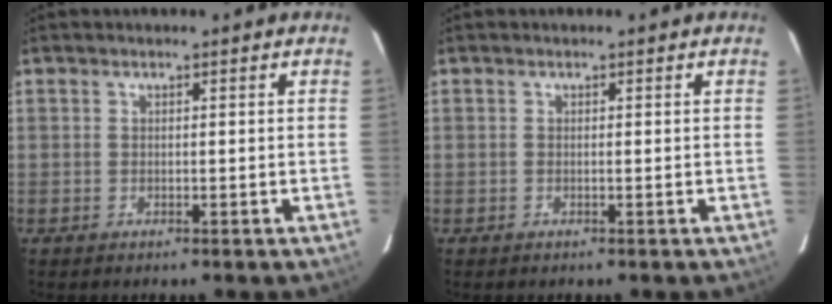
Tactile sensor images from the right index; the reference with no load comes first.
{"total": 0.0}